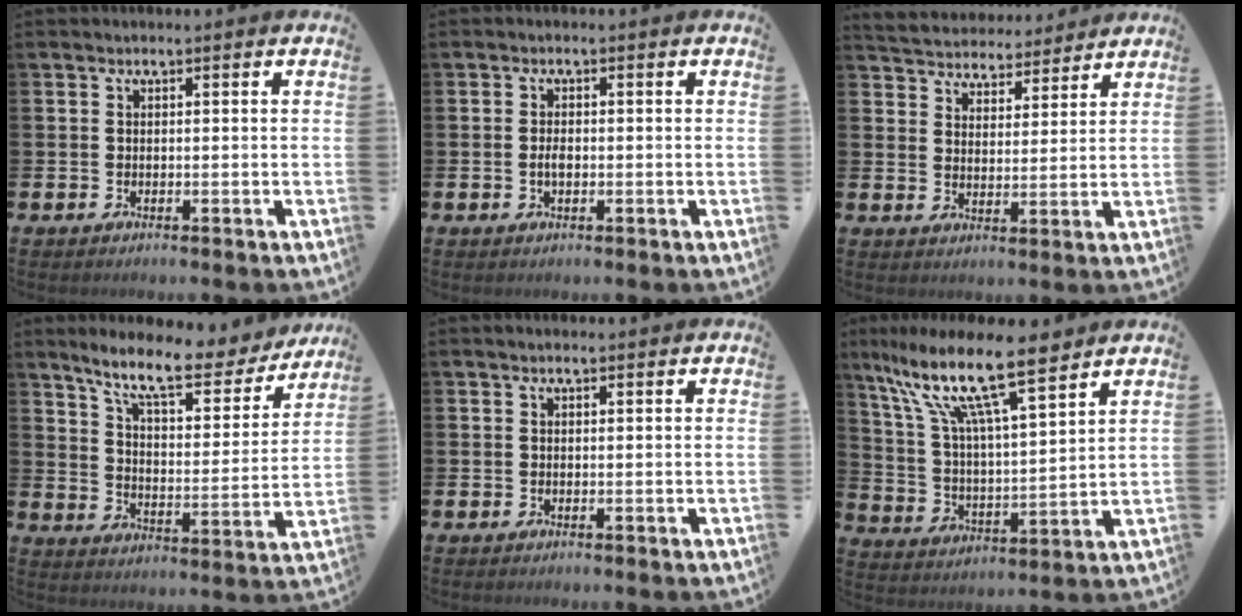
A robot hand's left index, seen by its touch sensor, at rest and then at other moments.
{"total": 1.7, "force": [-0.3, 0.9, 1.5], "torque": [-0.028, 0.002, -0.007]}
{"total": 4.7, "force": [4.5, 1.1, -0.5], "torque": [-0.009, -0.033, 0.080]}
{"total": 9.9, "force": [8.4, 2.5, 4.6], "torque": [-0.113, -0.051, 0.141]}
{"total": 0.6, "force": [0.5, 0.1, 0.3], "torque": [-0.004, 0.001, 0.009]}
{"total": 13.7, "force": [10.4, 2.8, 8.4], "torque": [-0.194, -0.056, 0.177]}